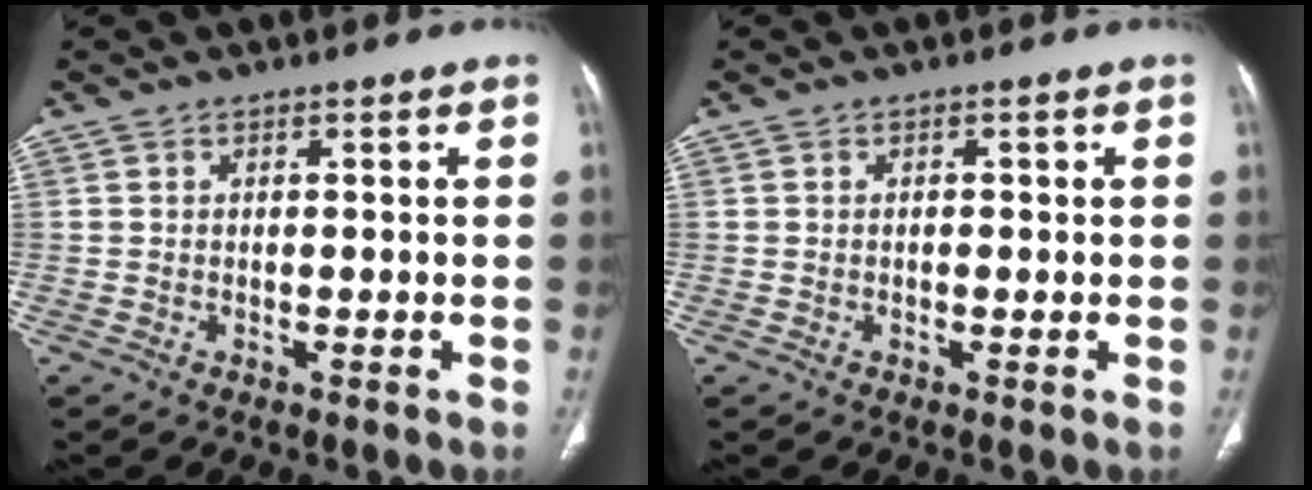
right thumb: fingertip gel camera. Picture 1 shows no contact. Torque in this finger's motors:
{"motor_torque": [0.17, -0.21, -0.02, -0.01, 0.06]}